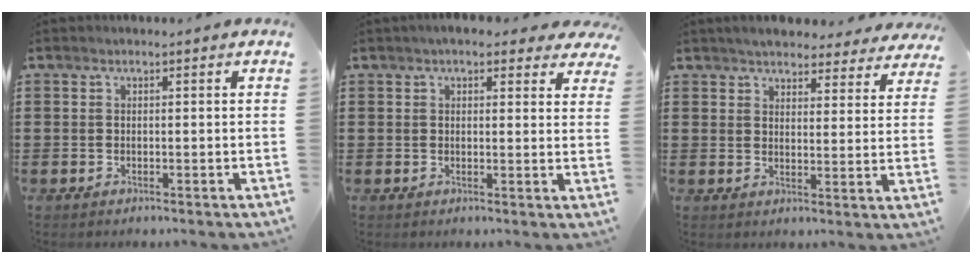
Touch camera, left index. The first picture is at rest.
{"total": 3.7, "force": [3.1, 1.3, 1.7], "torque": [-0.035, -0.003, 0.053]}
{"total": 4.3, "force": [4.2, 0.5, 0.8], "torque": [-0.033, -0.017, 0.076]}